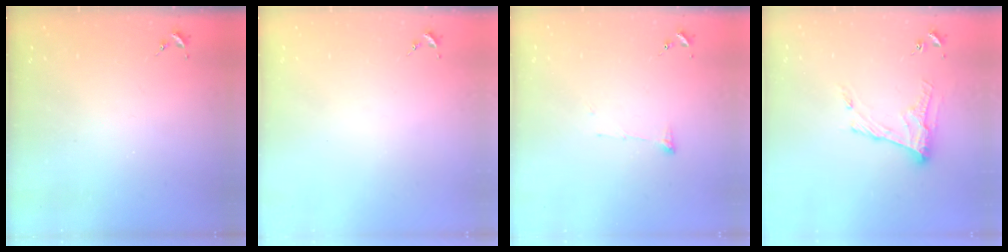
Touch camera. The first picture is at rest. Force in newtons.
{"total": 0.0}
{"total": 4.8, "press": 4.8, "slide": 0.2}
{"total": 12.2, "press": 12.2, "slide": 0.5}